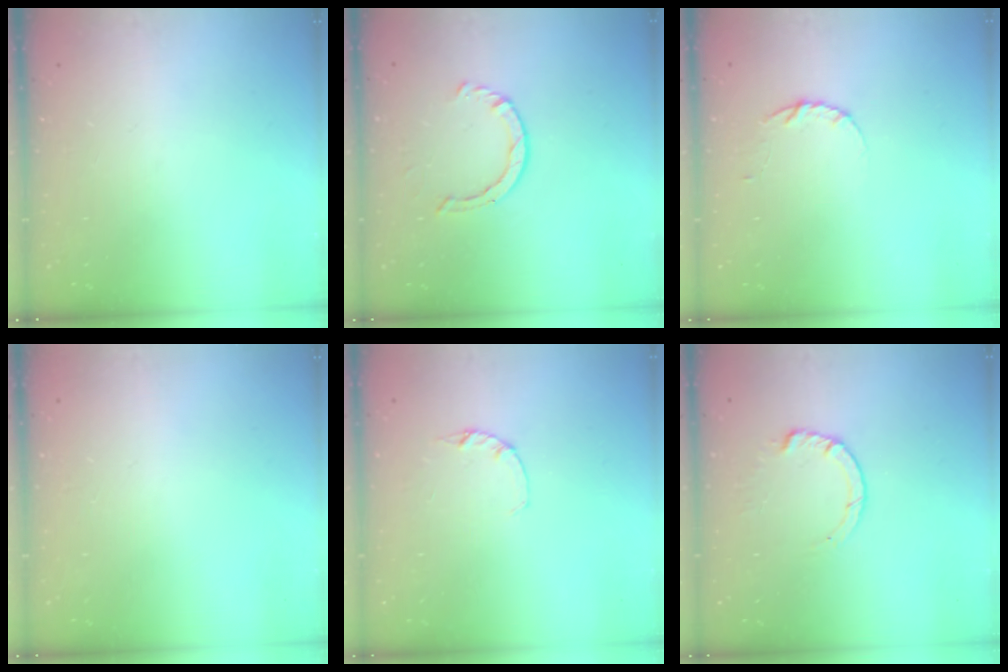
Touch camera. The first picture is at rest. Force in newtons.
{"total": 2.9, "press": 2.9, "slide": 0.4}
{"total": 3.4, "press": 3.4, "slide": 0.4}
{"total": 2.5, "press": 2.5, "slide": 0.2}
{"total": 1.2, "press": 1.1, "slide": 0.3}
{"total": 3.3, "press": 3.3, "slide": 0.4}